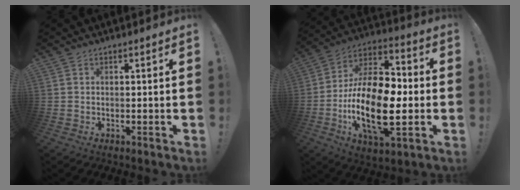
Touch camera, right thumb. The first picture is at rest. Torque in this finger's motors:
{"motor_torque": [0.52, 1.35, 2.02, -0.77, 0.58]}